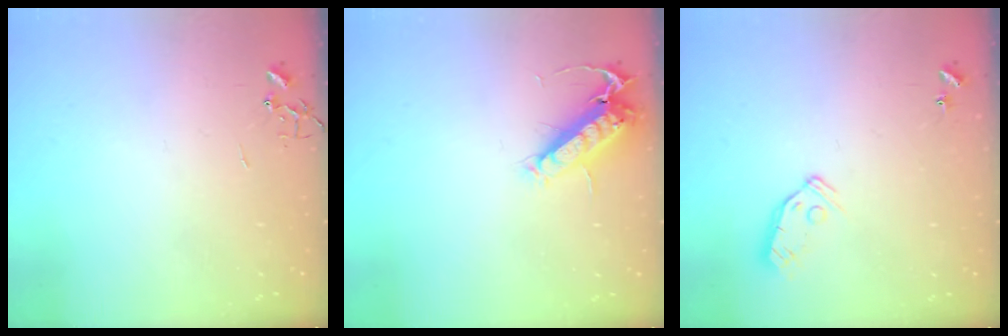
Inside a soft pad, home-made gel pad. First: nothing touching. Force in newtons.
{"total": 13.1, "press": 13.0, "slide": 2.0}
{"total": 7.5, "press": 7.5, "slide": 0.4}